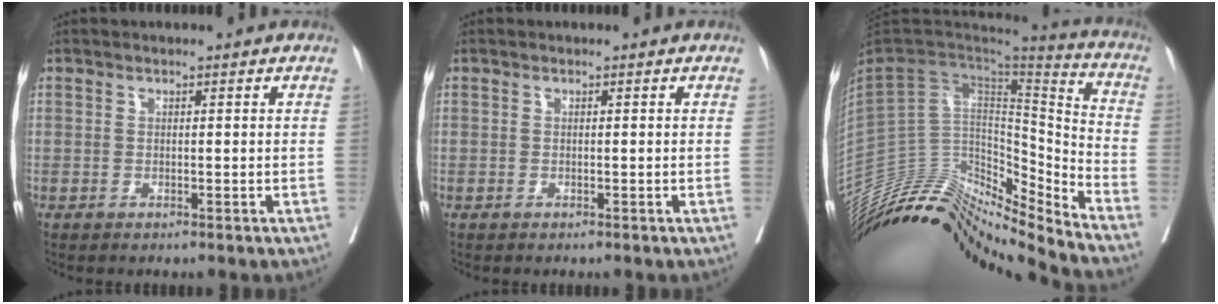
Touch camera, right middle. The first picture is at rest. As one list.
[{"total": 0.0}, {"total": 22.4, "force": [-20.5, 3.9, 8.1], "torque": [-0.154, 0.037, -0.341]}]